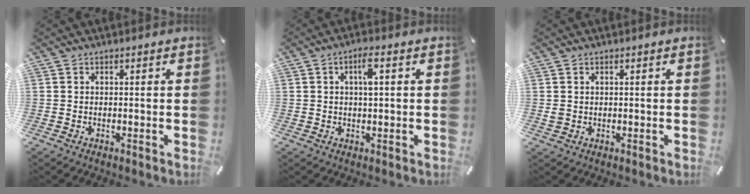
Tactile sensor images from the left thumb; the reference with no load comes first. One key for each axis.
{"total": 4.4, "fx": 1.1, "fy": 1.4, "fz": 4.0, "tx": -0.074, "ty": 0.004, "tz": 0.015}
{"total": 1.3, "fx": 0.4, "fy": 1.2, "fz": 0.4, "tx": -0.007, "ty": 0.004, "tz": 0.006}